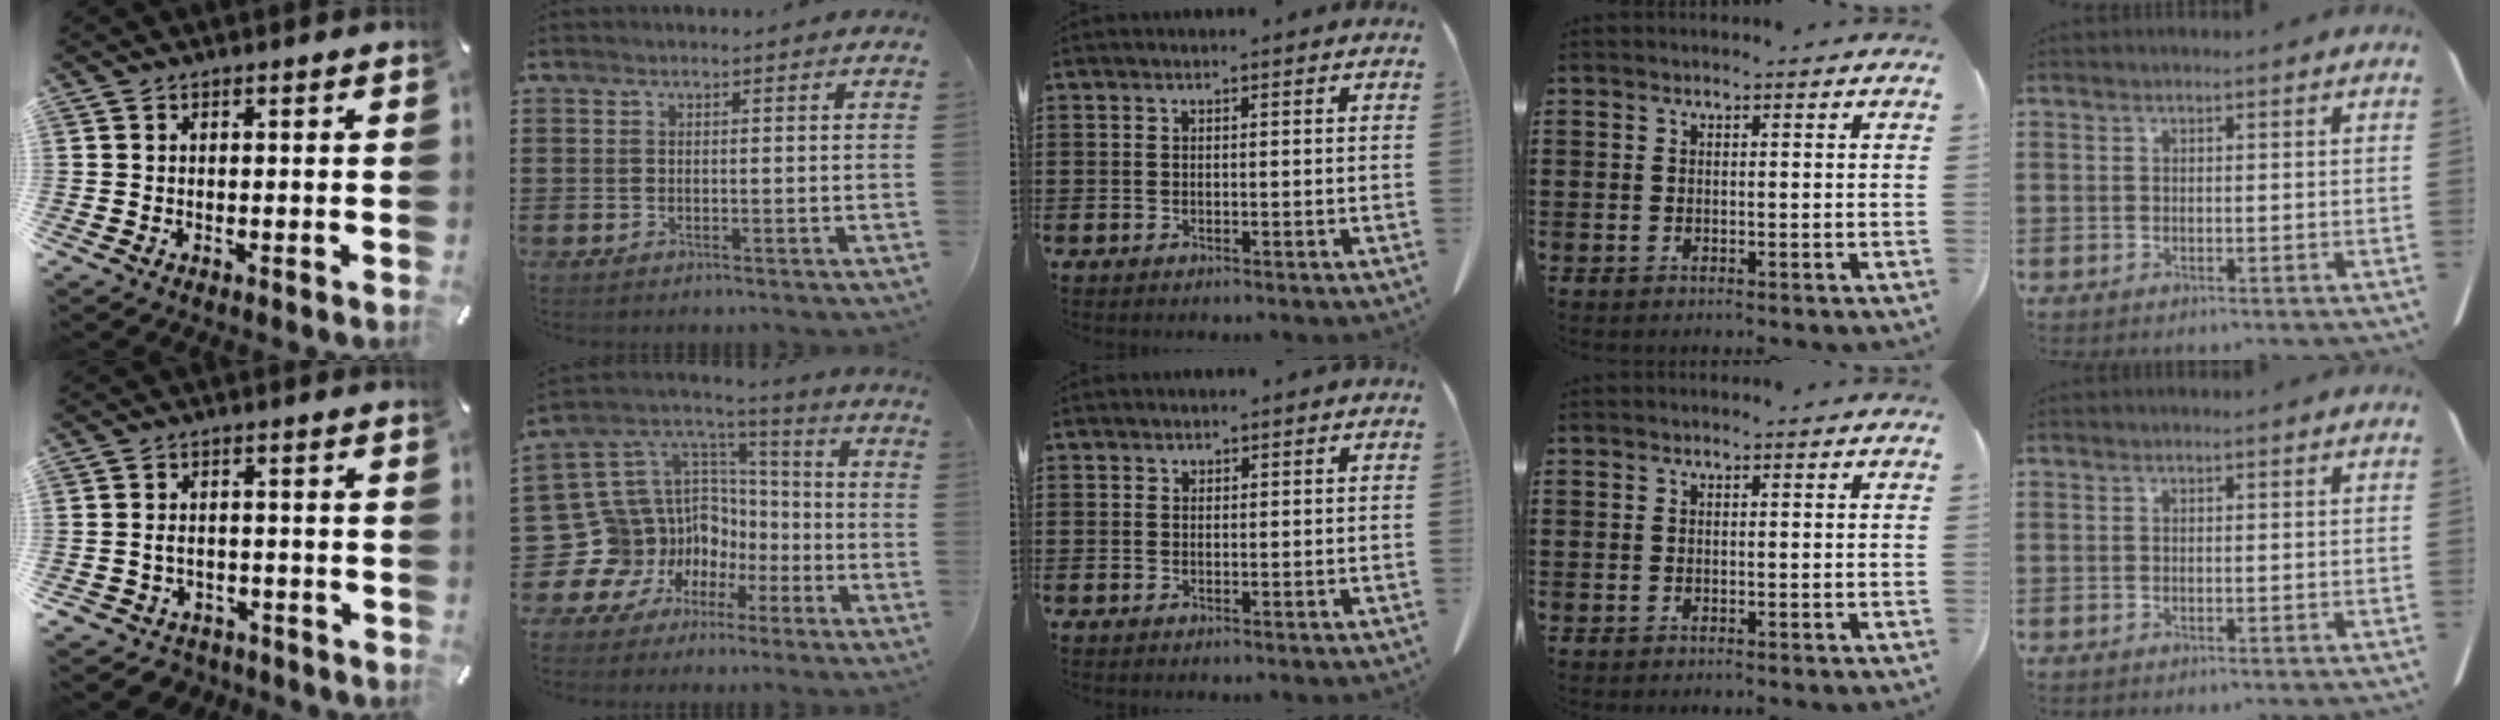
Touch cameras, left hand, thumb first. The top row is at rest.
{"thumb": {"total": 3.8, "force": [-1.7, 3.1, 1.5], "torque": [-0.035, 0.004, -0.034]}, "index": {"total": 13.1, "force": [-5.3, 11.9, 1.4], "torque": [-0.094, -0.026, -0.058]}, "middle": {"total": 0.6, "force": [0.5, 0.3, 0.0], "torque": [-0.002, 0.001, 0.011]}}